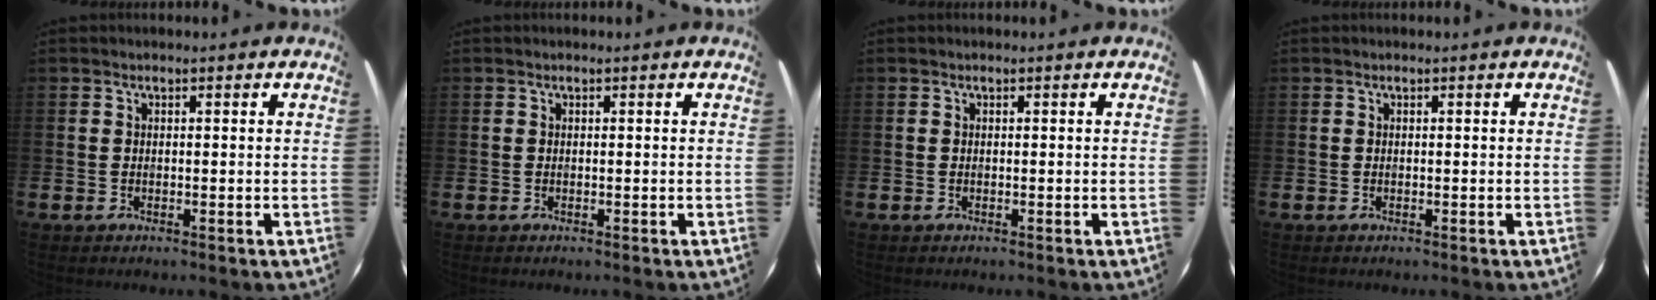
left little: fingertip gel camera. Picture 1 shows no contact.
{"total": 0.0}
{"total": 0.0}
{"total": 0.0}